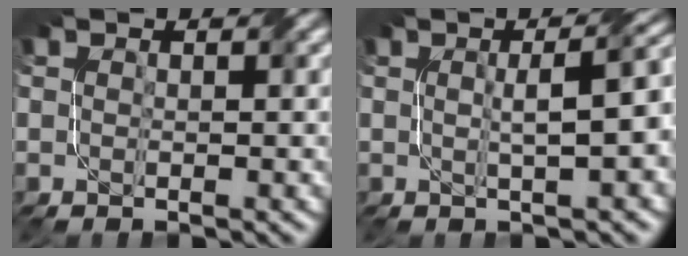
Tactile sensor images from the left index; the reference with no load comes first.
{"total": 6.2, "force": [0.7, 1.6, 5.9], "torque": [-0.055, 0.025, 0.005]}